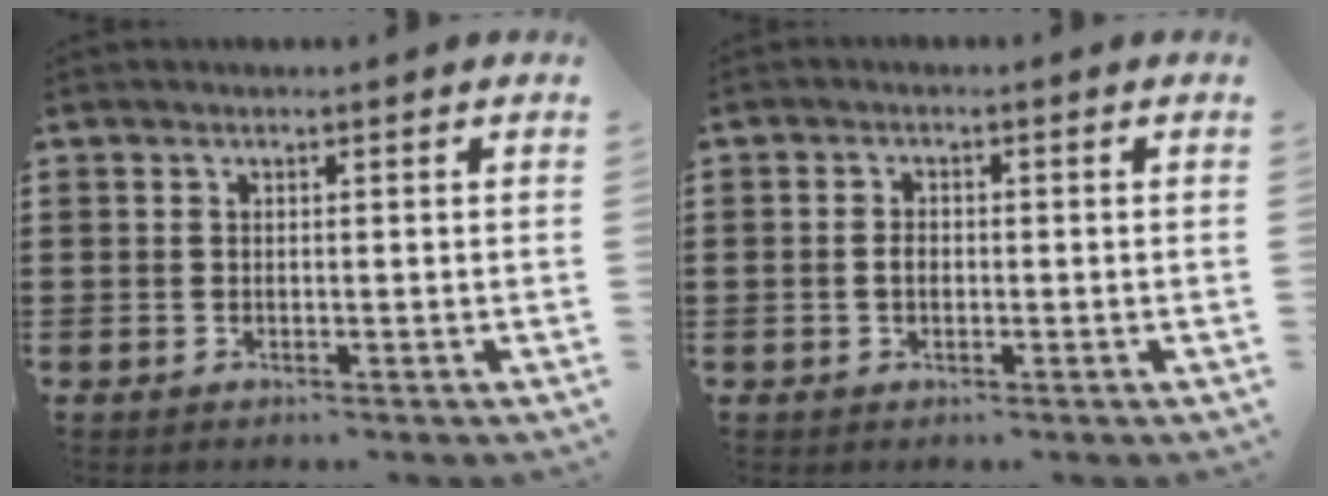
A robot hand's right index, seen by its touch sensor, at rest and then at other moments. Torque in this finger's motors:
{"motor_torque": [0.07, 0.14, 0.06, 0.02]}